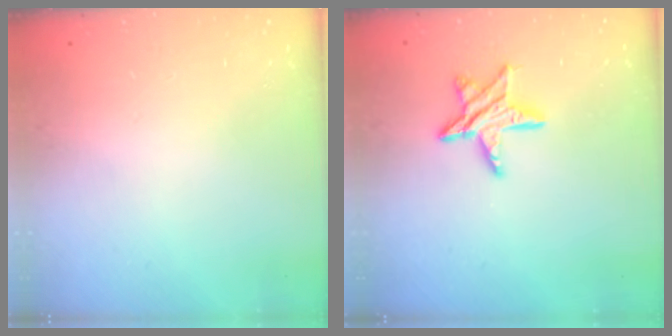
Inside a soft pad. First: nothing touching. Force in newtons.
{"total": 10.0, "press": 10.0, "slide": 0.8}